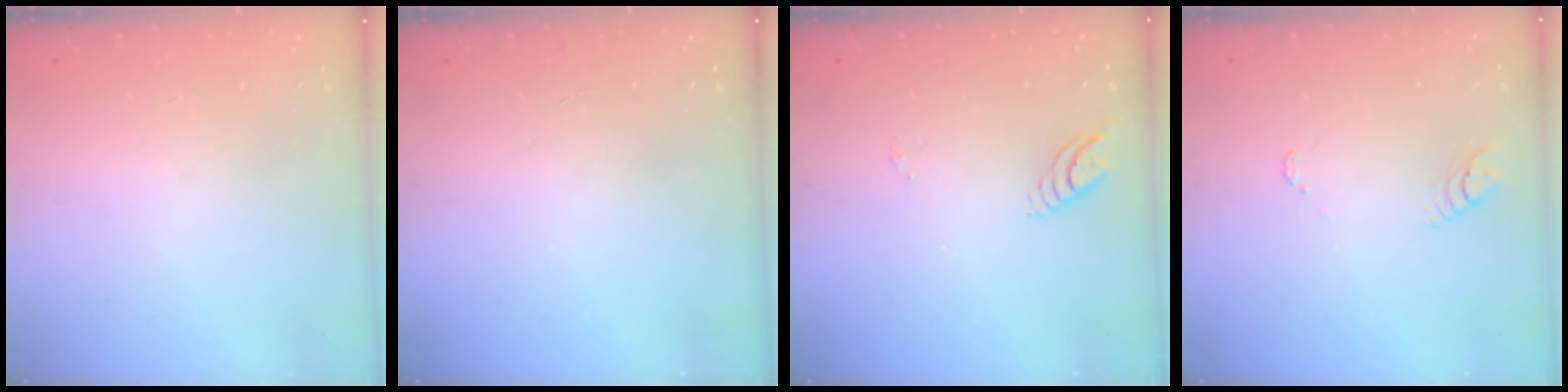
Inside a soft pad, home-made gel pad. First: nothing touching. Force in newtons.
{"total": 2.5, "press": 2.5, "slide": 0.2}
{"total": 4.2, "press": 4.2, "slide": 0.3}
{"total": 3.5, "press": 3.5, "slide": 0.2}